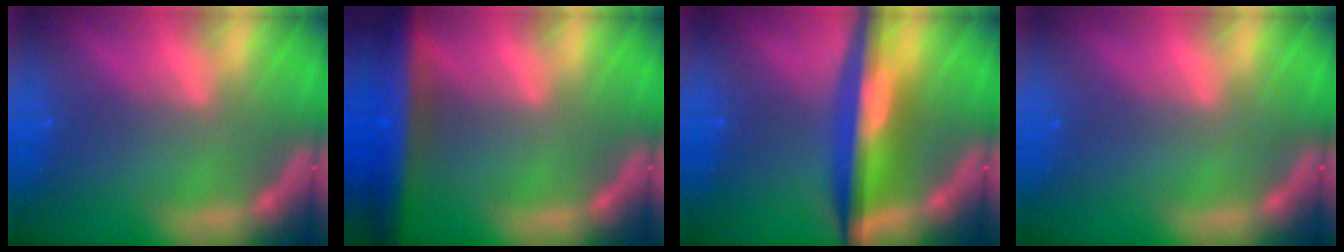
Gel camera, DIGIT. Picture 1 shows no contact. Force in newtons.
{"total": 8.5}
{"total": 8.0}
{"total": 0.0}